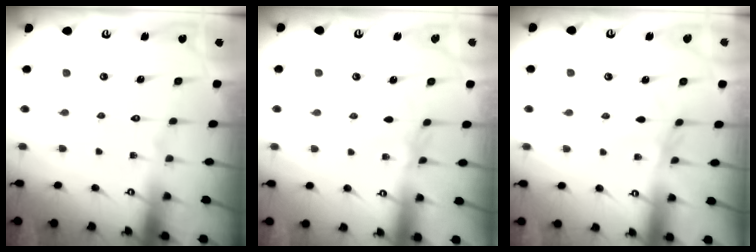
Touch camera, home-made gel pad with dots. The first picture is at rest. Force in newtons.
{"total": 2.9, "press": 2.9, "slide": 0.5}
{"total": 0.9, "press": 0.8, "slide": 0.3}